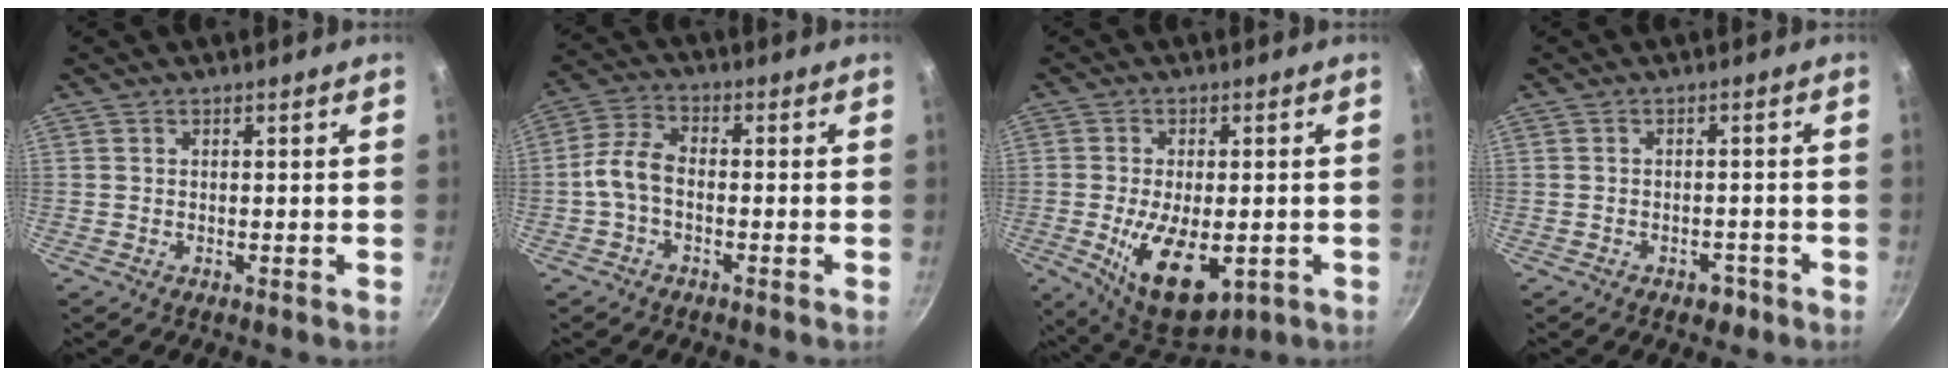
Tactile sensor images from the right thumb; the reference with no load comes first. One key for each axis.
{"total": 6.6, "fx": -1.3, "fy": 3.9, "fz": 5.1, "tx": -0.105, "ty": 0.024, "tz": -0.035}
{"total": 13.4, "fx": -3.4, "fy": 6.7, "fz": 11.0, "tx": -0.176, "ty": -0.010, "tz": -0.034}
{"total": 2.4, "fx": -1.6, "fy": 1.5, "fz": 1.0, "tx": -0.003, "ty": 0.011, "tz": -0.017}